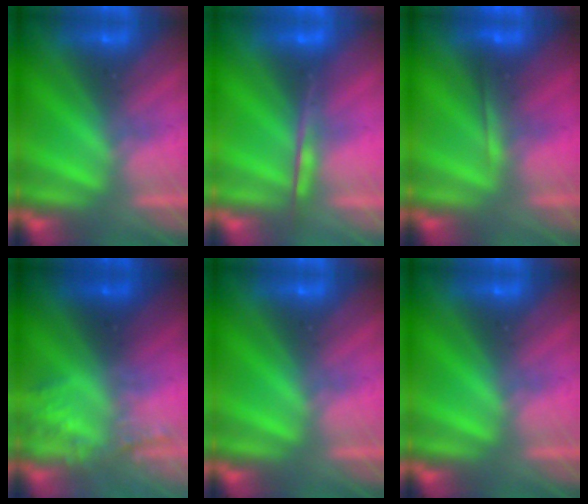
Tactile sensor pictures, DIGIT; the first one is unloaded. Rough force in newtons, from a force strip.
{"total": 4.6}
{"total": 1.9}
{"total": 2.1}
{"total": 0.0}
{"total": 0.0}